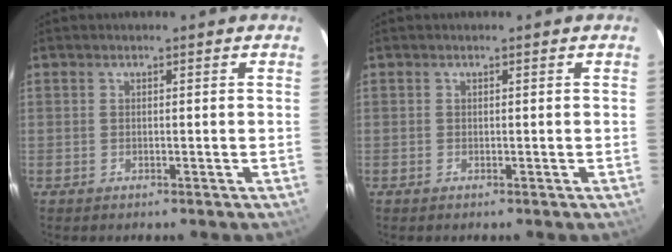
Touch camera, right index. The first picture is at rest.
{"total": 0.0}